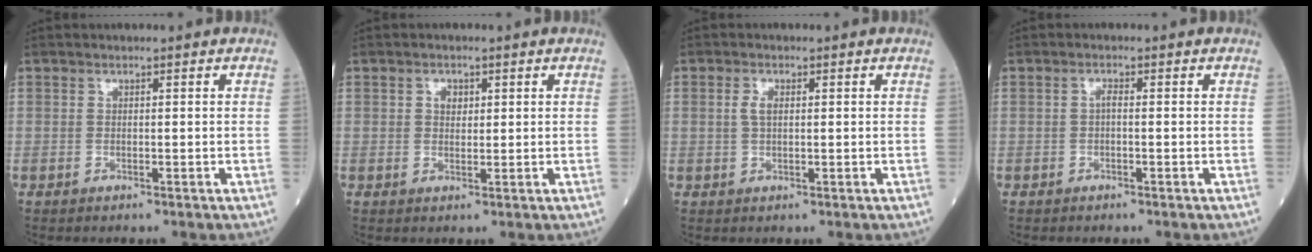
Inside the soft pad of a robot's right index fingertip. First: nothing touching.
{"total": 1.7, "force": [0.6, 1.3, 1.0], "torque": [-0.016, 0.000, 0.009]}
{"total": 1.9, "force": [0.4, 0.8, 1.7], "torque": [-0.037, 0.004, 0.009]}
{"total": 0.9, "force": [-0.1, 0.2, 0.9], "torque": [-0.017, 0.002, -0.004]}